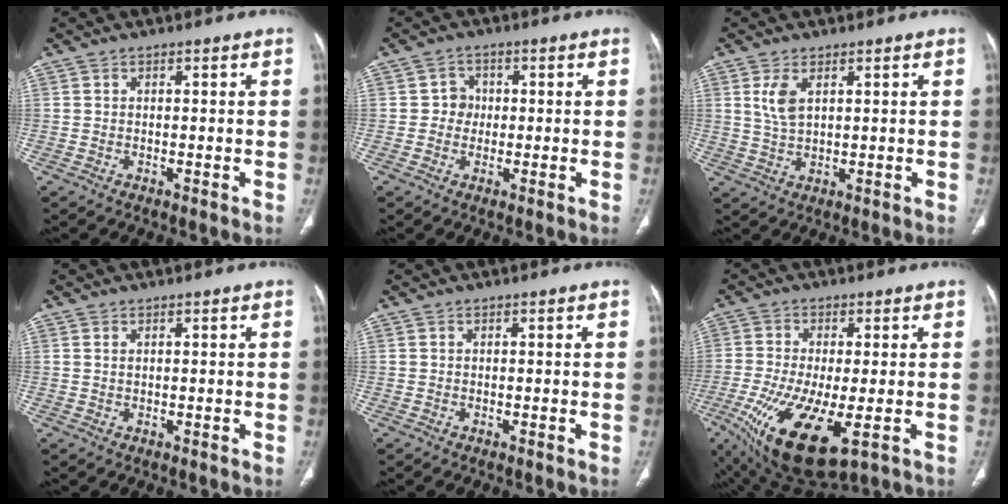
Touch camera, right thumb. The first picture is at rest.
{"total": 3.1, "force": [0.0, 2.9, 1.0], "torque": [0.008, 0.009, -0.005]}
{"total": 4.3, "force": [1.8, 2.0, 3.4], "torque": [-0.073, -0.006, 0.043]}
{"total": 0.7, "force": [0.4, 0.3, 0.5], "torque": [-0.012, 0.003, 0.010]}
{"total": 0.0}
{"total": 17.4, "force": [-6.2, 6.1, 15.1], "torque": [-0.317, -0.031, -0.092]}